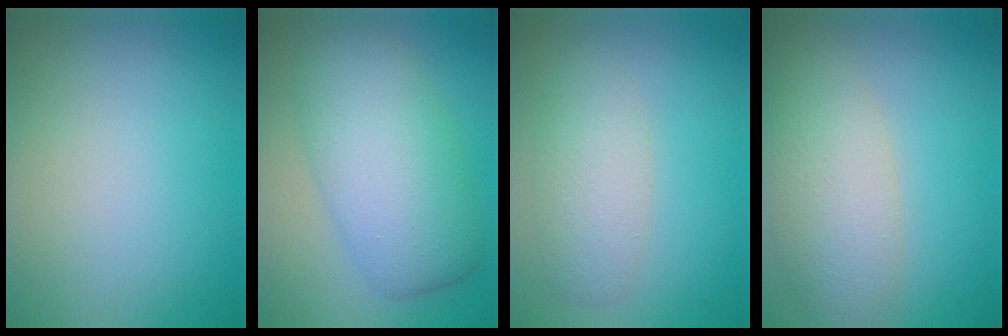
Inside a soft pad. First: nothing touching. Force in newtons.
{"total": 7.7, "press": 7.7, "slide": 0.1}
{"total": 3.4, "press": 3.4, "slide": 0.0}
{"total": 5.7, "press": 5.7, "slide": 0.4}